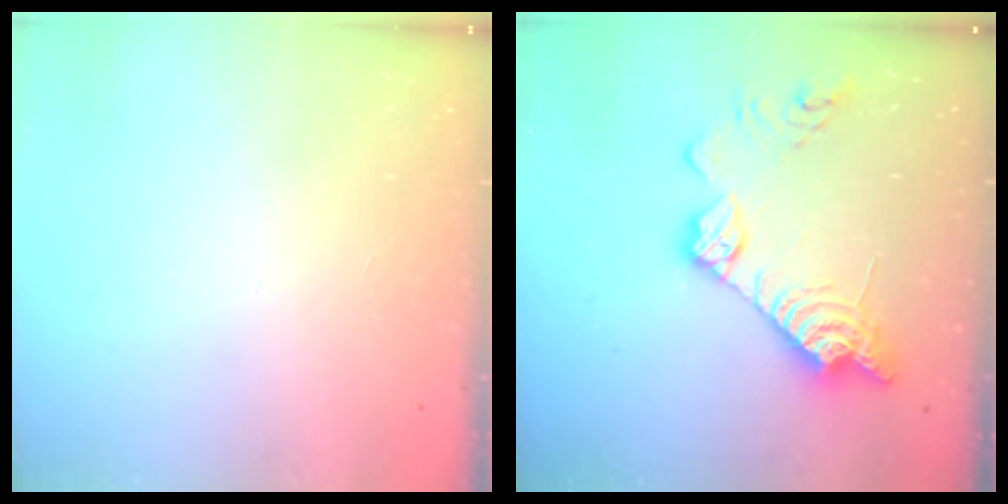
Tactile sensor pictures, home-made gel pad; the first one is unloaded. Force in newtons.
{"total": 16.6, "press": 16.5, "slide": 1.3}